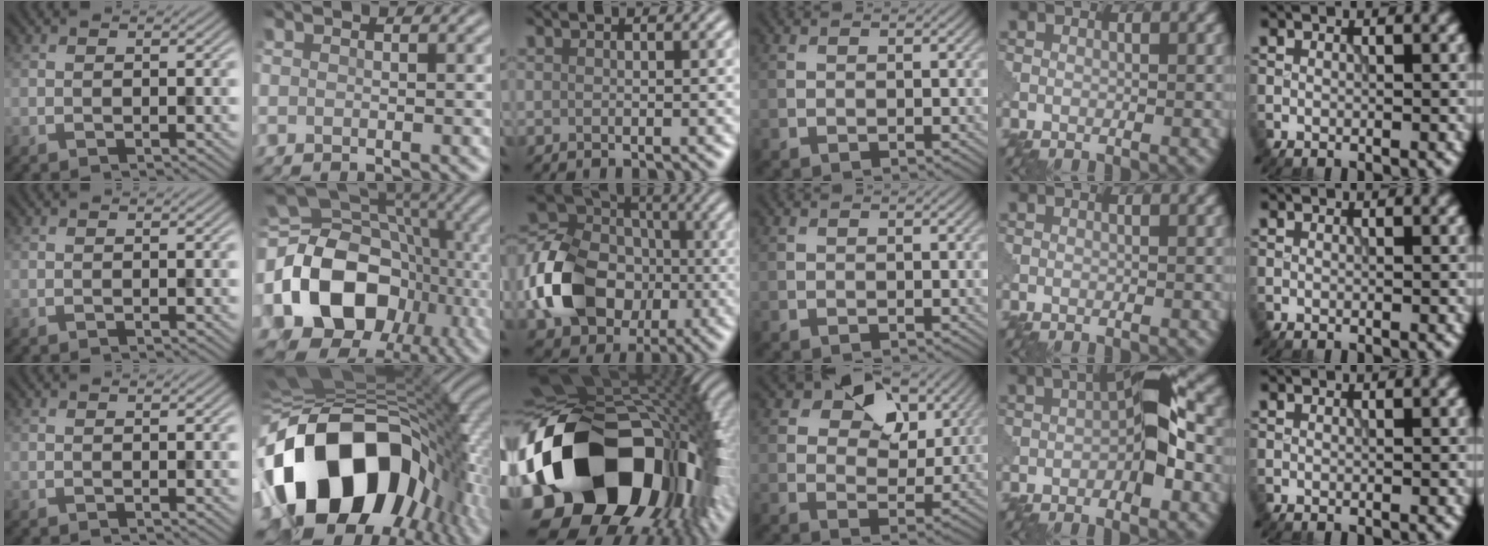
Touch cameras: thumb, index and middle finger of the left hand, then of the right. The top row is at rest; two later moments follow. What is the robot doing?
{"motion": "disassemble", "object": "puzzle pieces"}